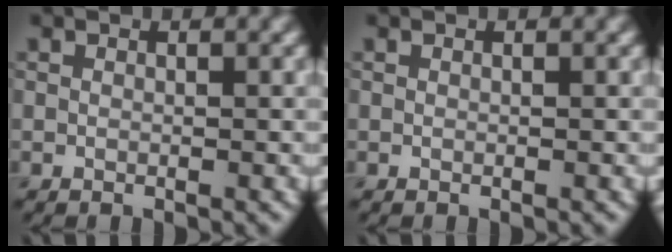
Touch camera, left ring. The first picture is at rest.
{"total": 0.0}